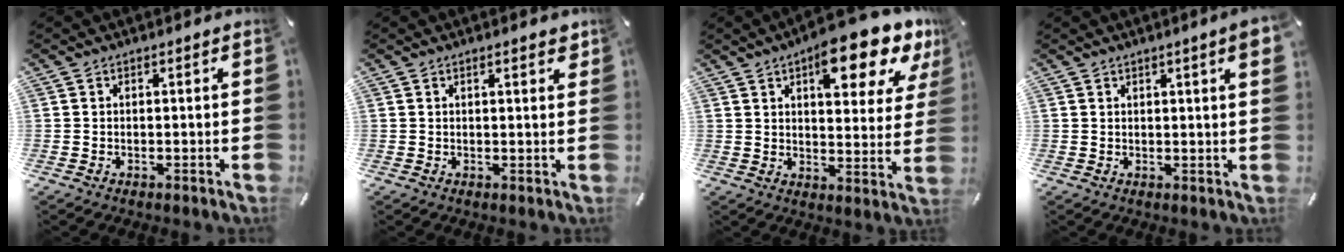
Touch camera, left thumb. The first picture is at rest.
{"total": 2.3, "force": [1.3, 0.4, 1.8], "torque": [-0.029, -0.001, 0.021]}
{"total": 15.1, "force": [10.0, 5.5, 9.9], "torque": [-0.129, -0.061, 0.161]}
{"total": 3.8, "force": [1.8, 0.4, 3.3], "torque": [-0.056, -0.003, 0.030]}